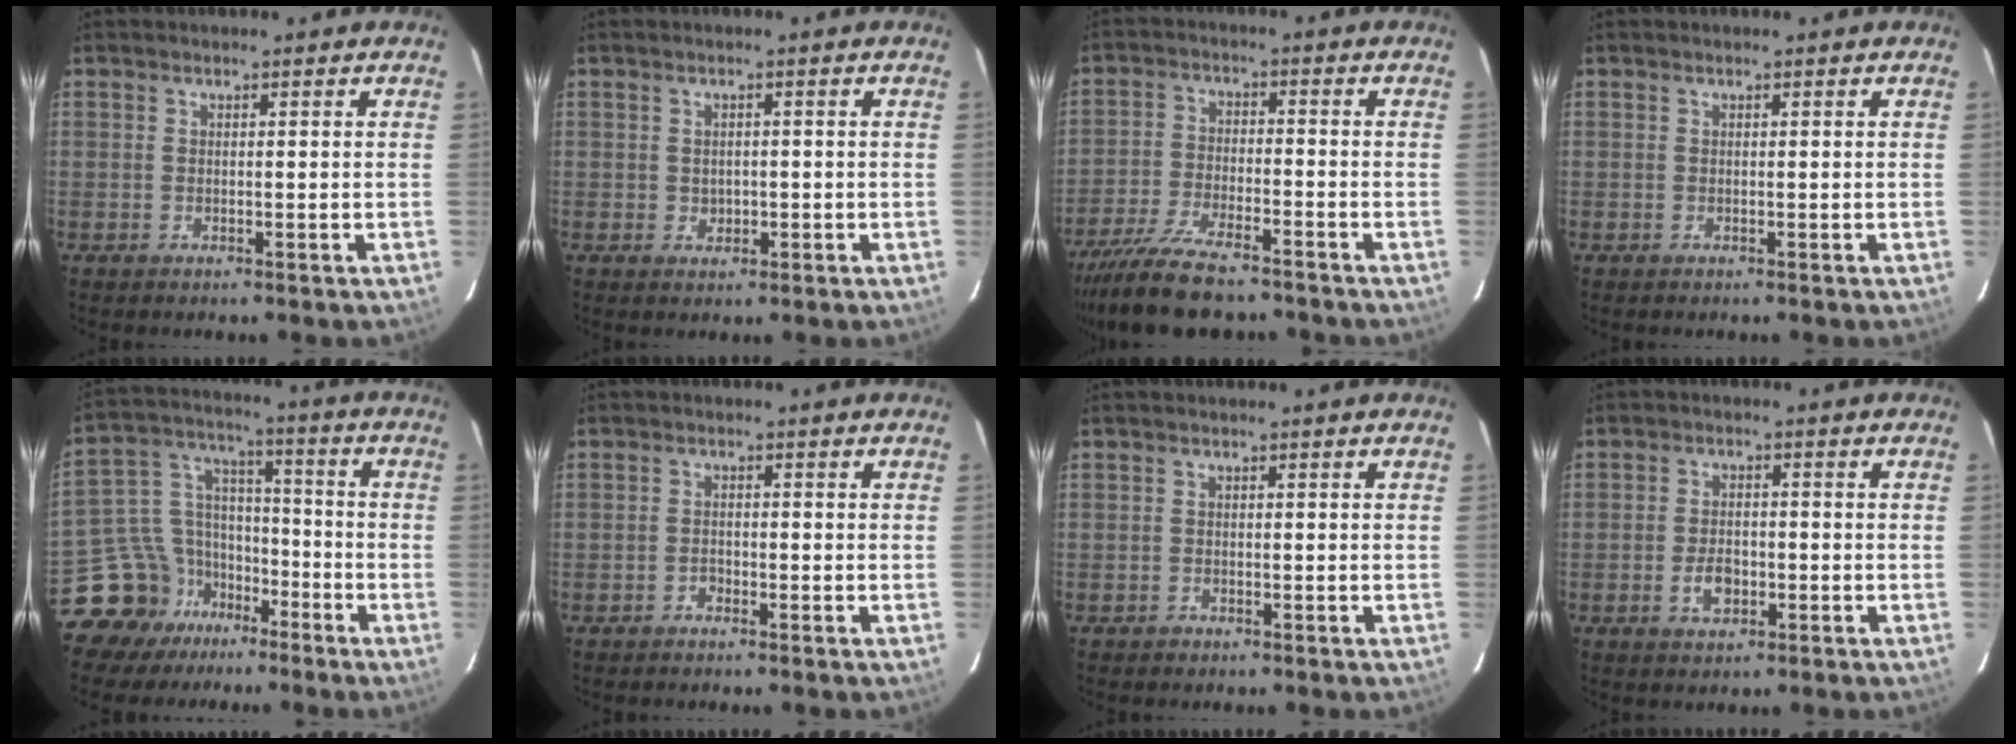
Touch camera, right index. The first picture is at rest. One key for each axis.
{"total": 2.0, "fx": -0.3, "fy": 1.9, "fz": 0.7, "tx": -0.009, "ty": 0.001, "tz": 0.001}
{"total": 13.8, "fx": -11.6, "fy": 3.4, "fz": 6.8, "tx": -0.156, "ty": -0.029, "tz": -0.203}
{"total": 0.0}
{"total": 13.0, "fx": -9.2, "fy": 9.0, "fz": 2.1, "tx": -0.069, "ty": 0.064, "tz": -0.157}
{"total": 1.3, "fx": -1.0, "fy": 0.7, "fz": 0.4, "tx": -0.009, "ty": 0.003, "tz": -0.019}
{"total": 0.9, "fx": -0.6, "fy": 0.6, "fz": 0.0, "tx": 0.000, "ty": 0.004, "tz": -0.010}
{"total": 4.4, "fx": -1.6, "fy": 2.7, "fz": 3.2, "tx": -0.064, "ty": 0.001, "tz": -0.025}